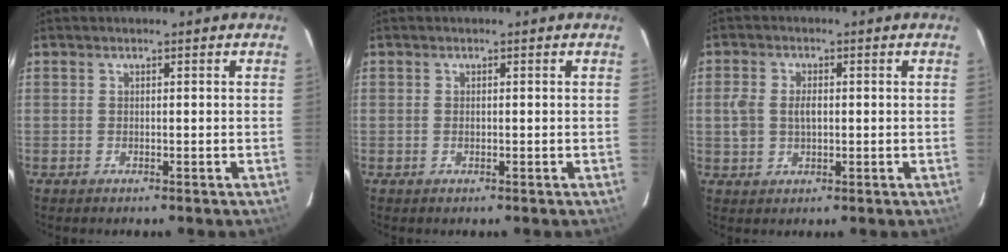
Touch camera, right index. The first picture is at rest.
{"total": 0.6, "force": [-0.1, 0.4, 0.4], "torque": [-0.006, -0.001, -0.001]}
{"total": 4.9, "force": [0.2, 3.2, 3.6], "torque": [-0.076, 0.007, 0.004]}